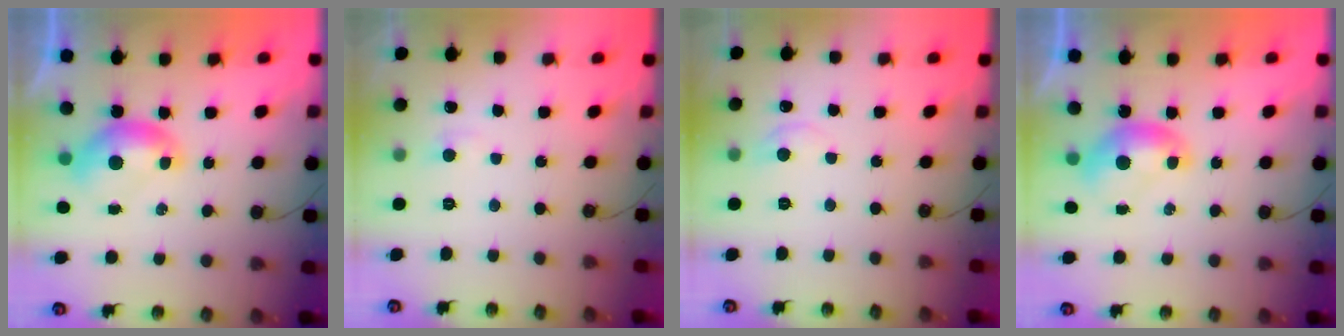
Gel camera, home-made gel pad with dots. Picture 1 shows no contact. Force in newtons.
{"total": 1.4, "press": 1.3, "slide": 0.6}
{"total": 0.6, "press": 0.1, "slide": 0.6}
{"total": 0.0}